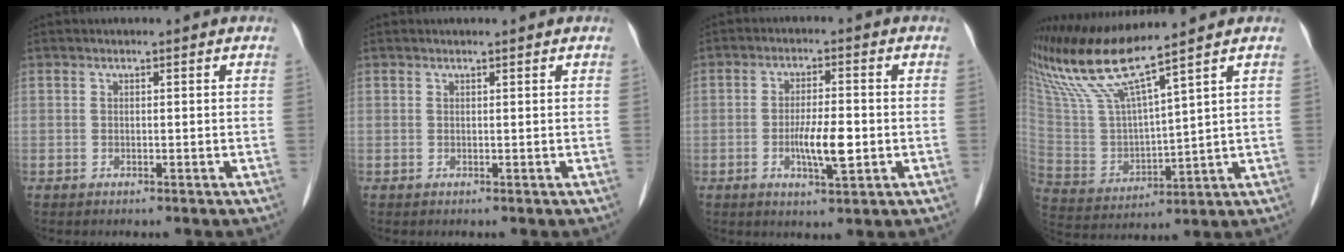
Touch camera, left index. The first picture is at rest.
{"total": 0.8, "force": [0.7, 0.1, 0.4], "torque": [-0.008, 0.008, 0.010]}
{"total": 6.0, "force": [-1.4, 1.4, 5.7], "torque": [-0.108, -0.005, -0.024]}
{"total": 12.6, "force": [10.4, -1.3, 7.1], "torque": [-0.153, 0.000, 0.213]}